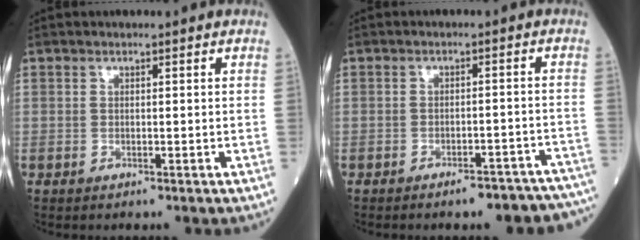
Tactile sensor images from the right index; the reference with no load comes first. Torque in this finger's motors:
{"motor_torque": [-0.08, -0.53, 0.11, 0.02]}